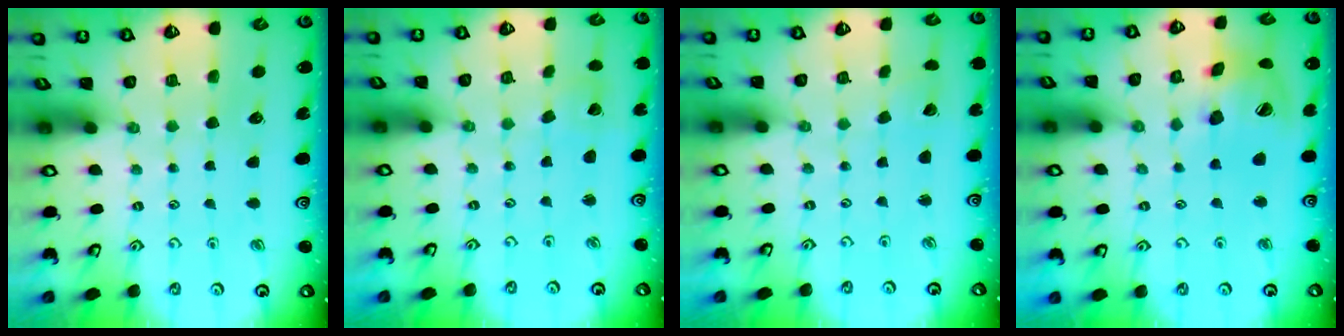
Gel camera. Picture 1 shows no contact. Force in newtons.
{"total": 1.6, "press": 1.6, "slide": 0.2}
{"total": 1.6, "press": 1.6, "slide": 0.0}
{"total": 16.6, "press": 16.4, "slide": 2.5}